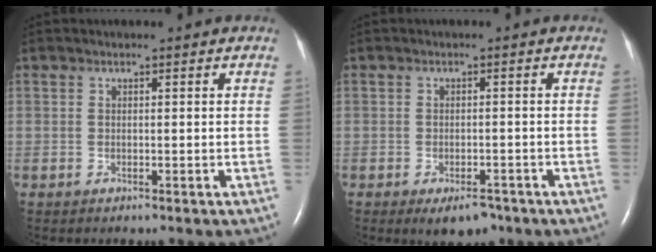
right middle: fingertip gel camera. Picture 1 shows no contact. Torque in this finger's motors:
{"motor_torque": [0.07, -0.03, 0.08, 0.02]}